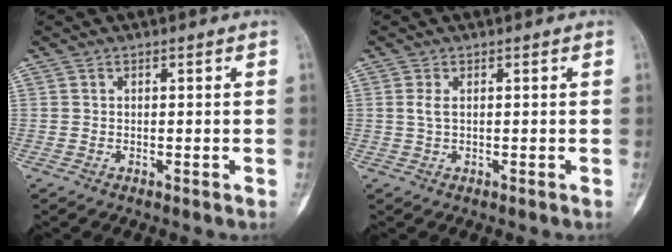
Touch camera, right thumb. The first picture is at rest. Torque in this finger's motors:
{"motor_torque": [0.01, 0.27, 0.05, -0.11, 0.10]}